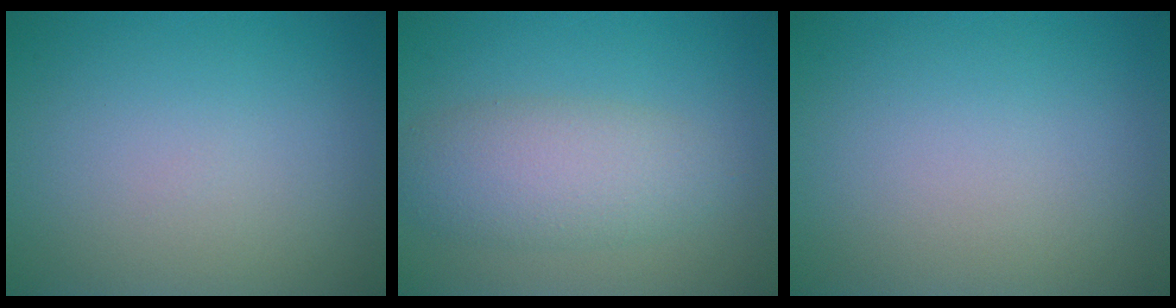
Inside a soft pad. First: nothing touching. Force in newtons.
{"total": 4.5, "press": 4.5, "slide": 0.2}
{"total": 0.0}